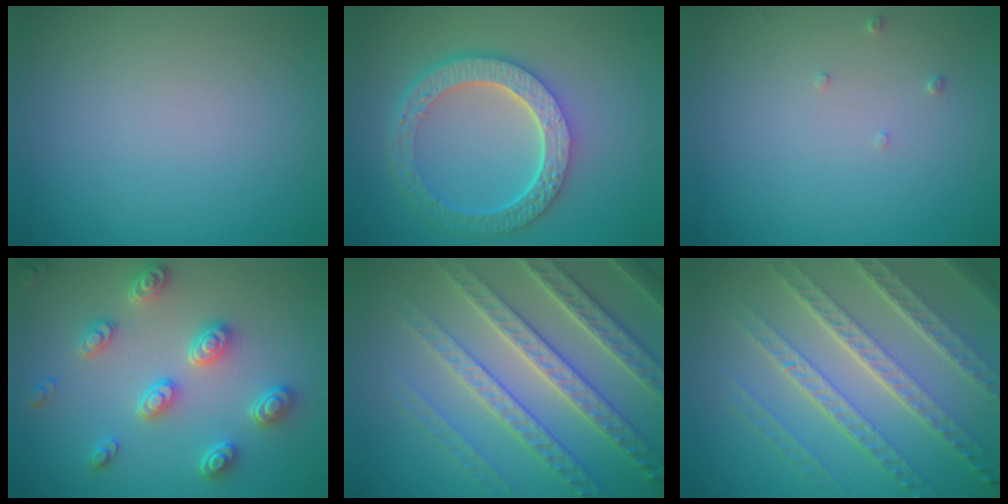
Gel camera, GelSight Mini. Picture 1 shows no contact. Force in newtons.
{"total": 6.1, "press": 4.6, "slide": 4.1}
{"total": 0.7, "press": 0.7, "slide": 0.2}
{"total": 3.8, "press": 3.7, "slide": 1.0}
{"total": 7.1, "press": 6.9, "slide": 1.7}
{"total": 7.6, "press": 5.3, "slide": 5.5}